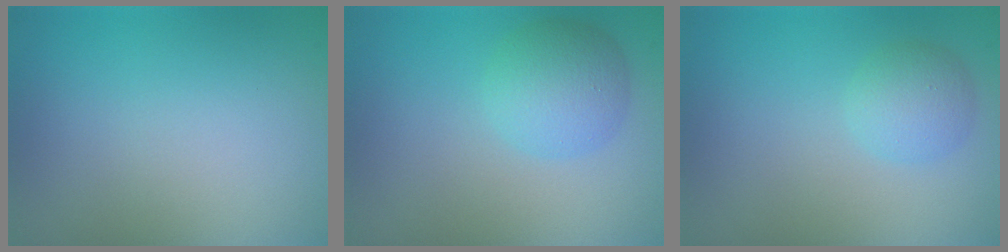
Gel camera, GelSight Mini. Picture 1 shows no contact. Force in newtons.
{"total": 3.5, "press": 3.5, "slide": 0.1}
{"total": 2.3, "press": 2.3, "slide": 0.1}